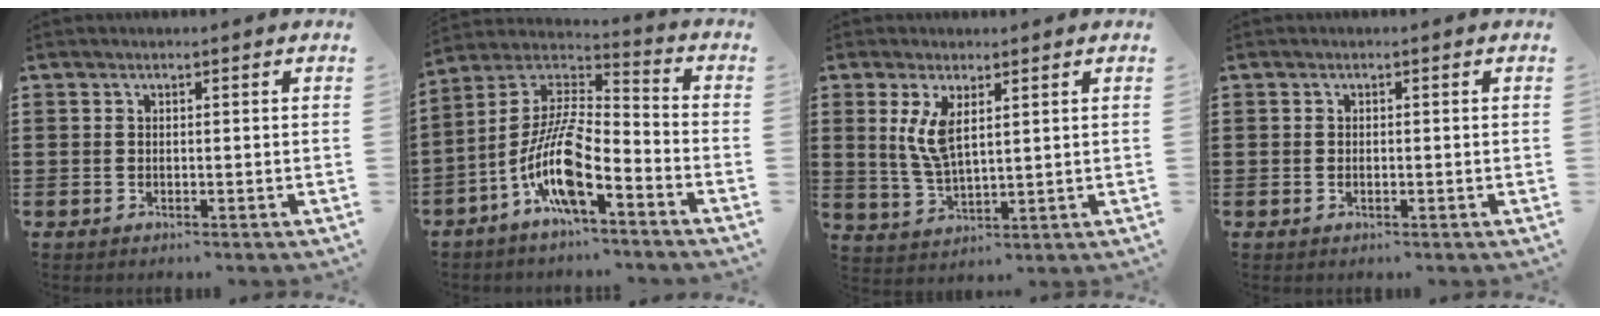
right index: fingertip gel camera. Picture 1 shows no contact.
{"total": 11.4, "force": [-6.2, 2.8, 9.2], "torque": [-0.216, -0.021, -0.127]}
{"total": 5.8, "force": [2.1, 2.3, 4.9], "torque": [-0.111, 0.001, 0.034]}
{"total": 0.6, "force": [-0.2, 0.1, 0.6], "torque": [-0.014, -0.007, -0.001]}